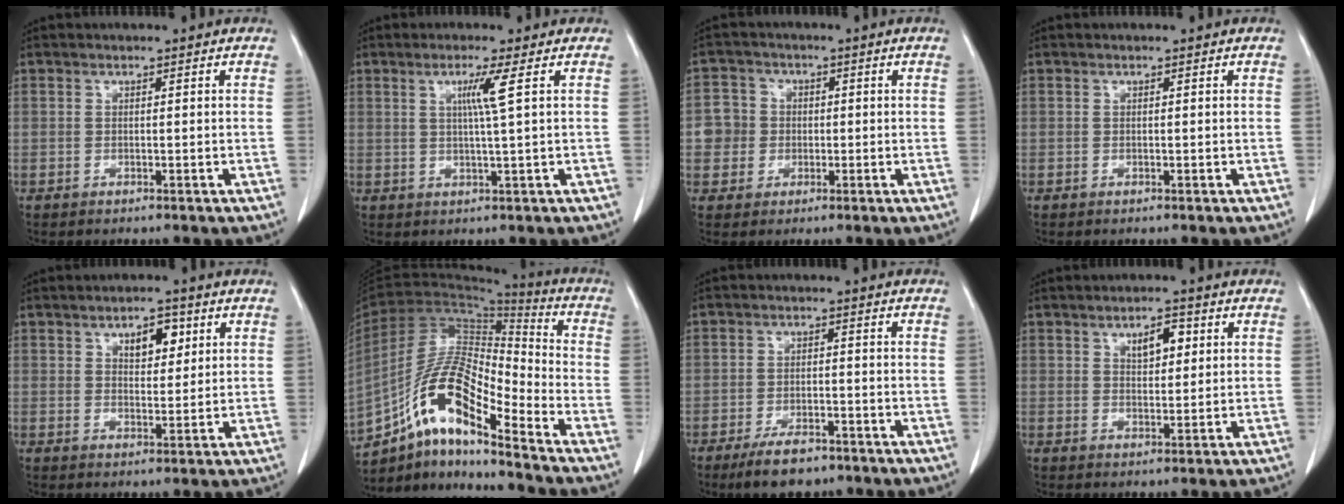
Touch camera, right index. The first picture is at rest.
{"total": 3.8, "force": [1.2, -1.1, 3.4], "torque": [-0.067, -0.005, 0.023]}
{"total": 4.7, "force": [-0.4, 4.7, 0.7], "torque": [-0.013, 0.017, -0.007]}
{"total": 0.0}
{"total": 4.9, "force": [2.3, 2.4, 3.7], "torque": [-0.056, 0.002, 0.037]}
{"total": 15.4, "force": [-9.4, 3.2, 11.8], "torque": [-0.228, 0.018, -0.168]}
{"total": 6.2, "force": [-4.5, 2.4, 3.5], "torque": [-0.065, -0.003, -0.072]}
{"total": 4.2, "force": [1.7, 1.9, 3.3], "torque": [-0.052, 0.002, 0.028]}